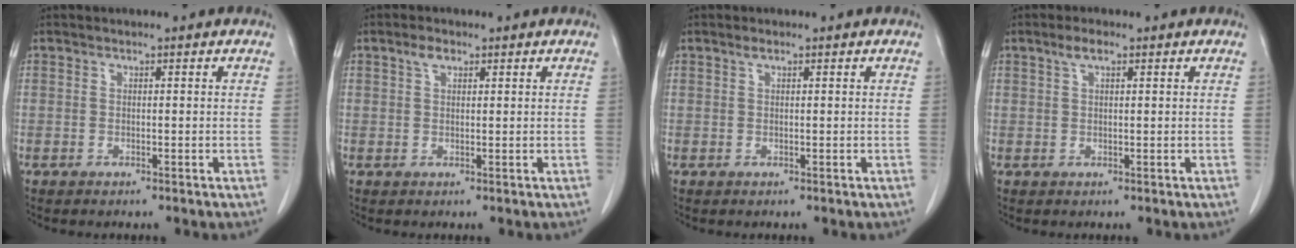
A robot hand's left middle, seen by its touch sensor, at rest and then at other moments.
{"total": 1.9, "force": [1.1, 1.0, 1.2], "torque": [-0.026, 0.007, 0.021]}
{"total": 0.7, "force": [0.4, 0.2, 0.5], "torque": [-0.013, 0.003, 0.008]}
{"total": 2.1, "force": [1.2, 0.6, 1.6], "torque": [-0.035, 0.008, 0.024]}